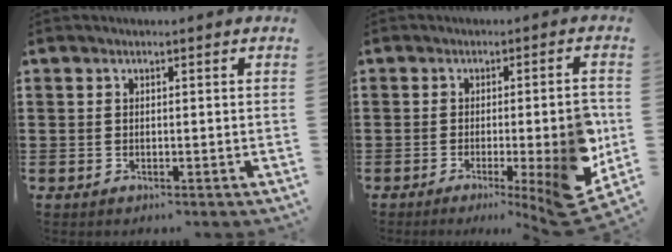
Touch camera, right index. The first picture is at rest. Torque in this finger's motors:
{"motor_torque": [1.27, -0.60, 0.53, 0.11]}